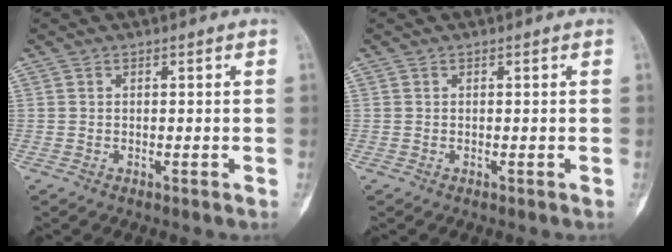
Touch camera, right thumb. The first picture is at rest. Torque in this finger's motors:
{"motor_torque": [0.02, 0.01, 0.04, -0.05, 0.00]}